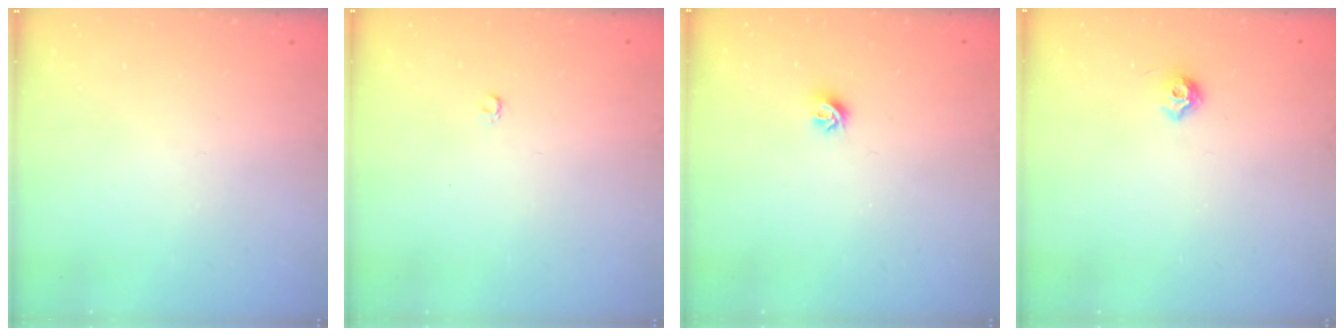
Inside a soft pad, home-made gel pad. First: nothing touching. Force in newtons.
{"total": 2.4, "press": 2.4, "slide": 0.2}
{"total": 6.0, "press": 5.9, "slide": 0.7}
{"total": 6.1, "press": 6.0, "slide": 0.9}